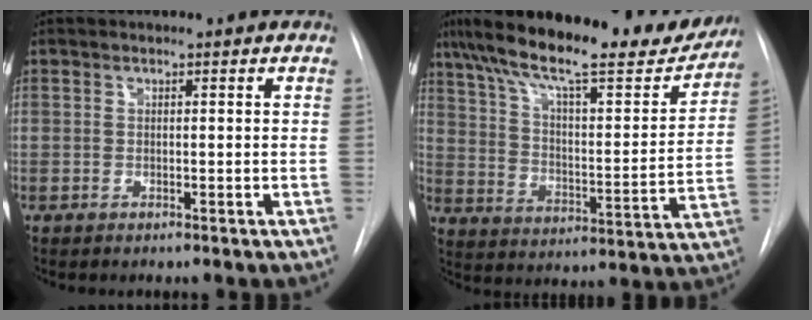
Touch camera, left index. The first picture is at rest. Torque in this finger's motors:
{"motor_torque": [1.03, -1.10, 0.81, 0.21]}